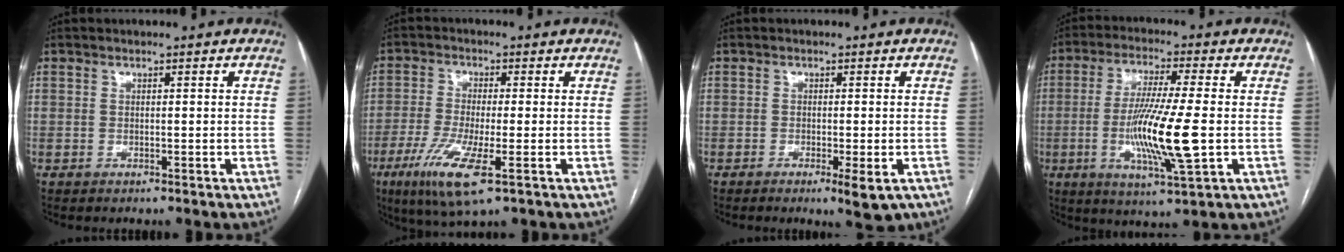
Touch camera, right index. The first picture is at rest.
{"total": 8.9, "force": [-4.0, 1.5, 7.8], "torque": [-0.164, -0.024, -0.071]}
{"total": 3.8, "force": [-1.9, 0.8, 3.2], "torque": [-0.038, -0.007, -0.022]}
{"total": 12.7, "force": [-2.0, 0.3, 12.6], "torque": [-0.246, -0.019, -0.038]}